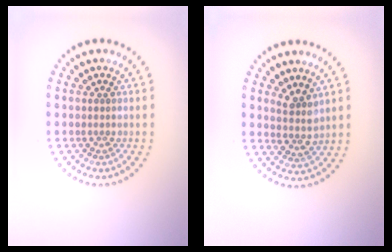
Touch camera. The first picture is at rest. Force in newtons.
{"total": 2.2, "press": 1.7, "slide": 1.4}